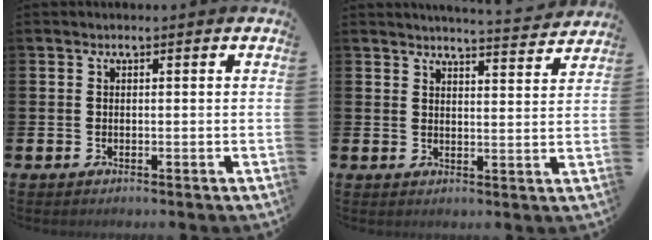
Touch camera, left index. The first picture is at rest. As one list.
[{"total": 4.4, "force": [4.3, -0.5, 0.4], "torque": [-0.009, -0.033, 0.074]}]